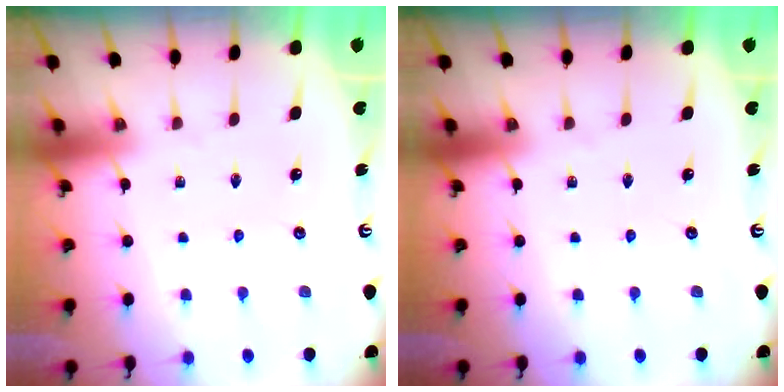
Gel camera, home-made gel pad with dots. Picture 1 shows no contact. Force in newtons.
{"total": 0.0}